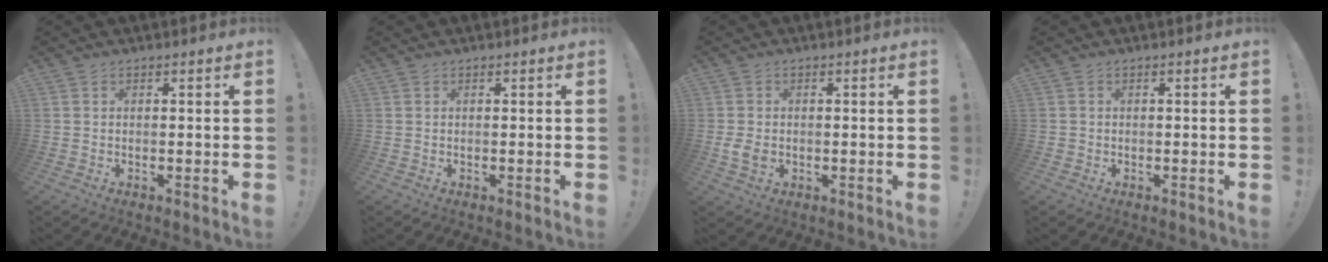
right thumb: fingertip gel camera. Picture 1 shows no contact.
{"total": 0.0}
{"total": 4.0, "force": [-0.8, 2.9, 2.7], "torque": [-0.054, 0.003, -0.013]}
{"total": 0.7, "force": [-0.3, 0.7, 0.1], "torque": [-0.005, 0.004, -0.004]}